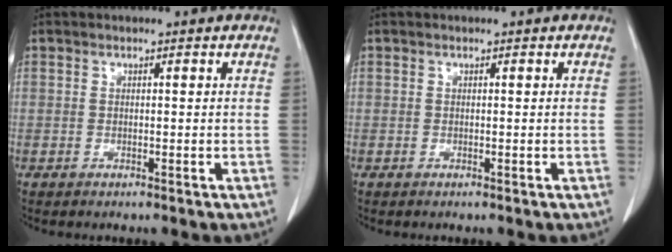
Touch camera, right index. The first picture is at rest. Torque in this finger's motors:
{"motor_torque": [0.00, 0.00, 0.00, 0.00]}